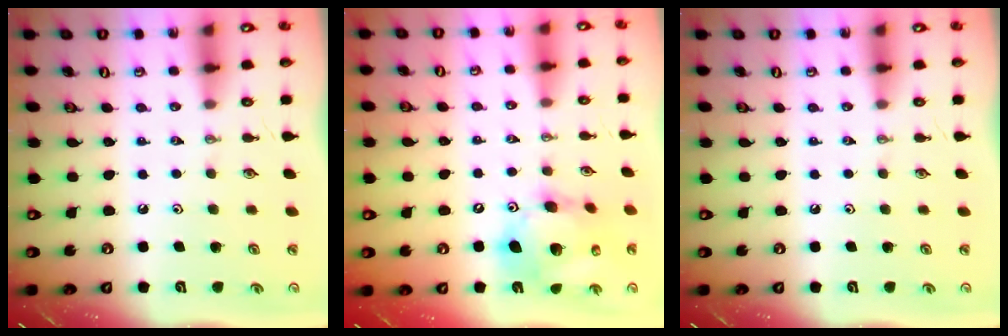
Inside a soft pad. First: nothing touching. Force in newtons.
{"total": 15.6, "press": 15.4, "slide": 2.8}
{"total": 0.0}